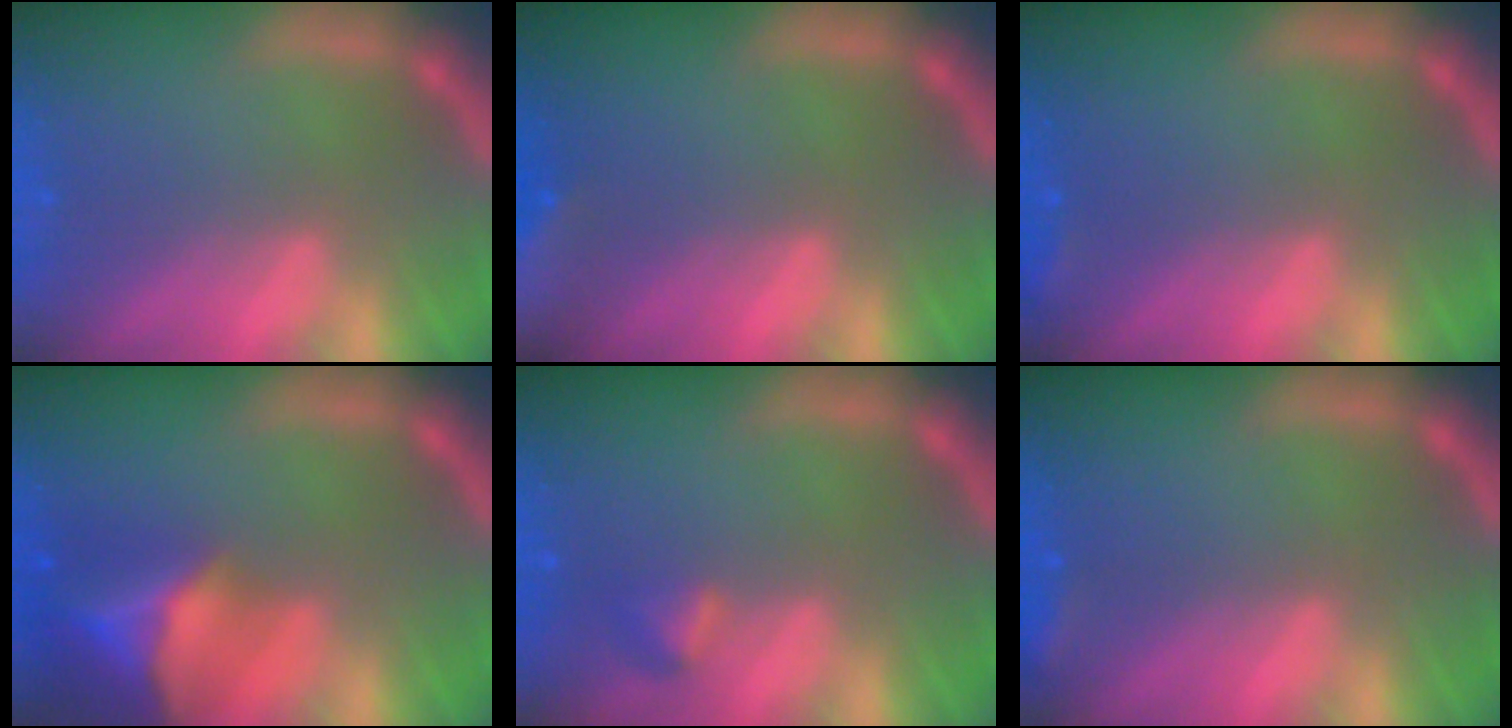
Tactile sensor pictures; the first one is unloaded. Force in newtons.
{"total": 10.0}
{"total": 0.9}
{"total": 8.9}
{"total": 1.4}
{"total": 1.4}